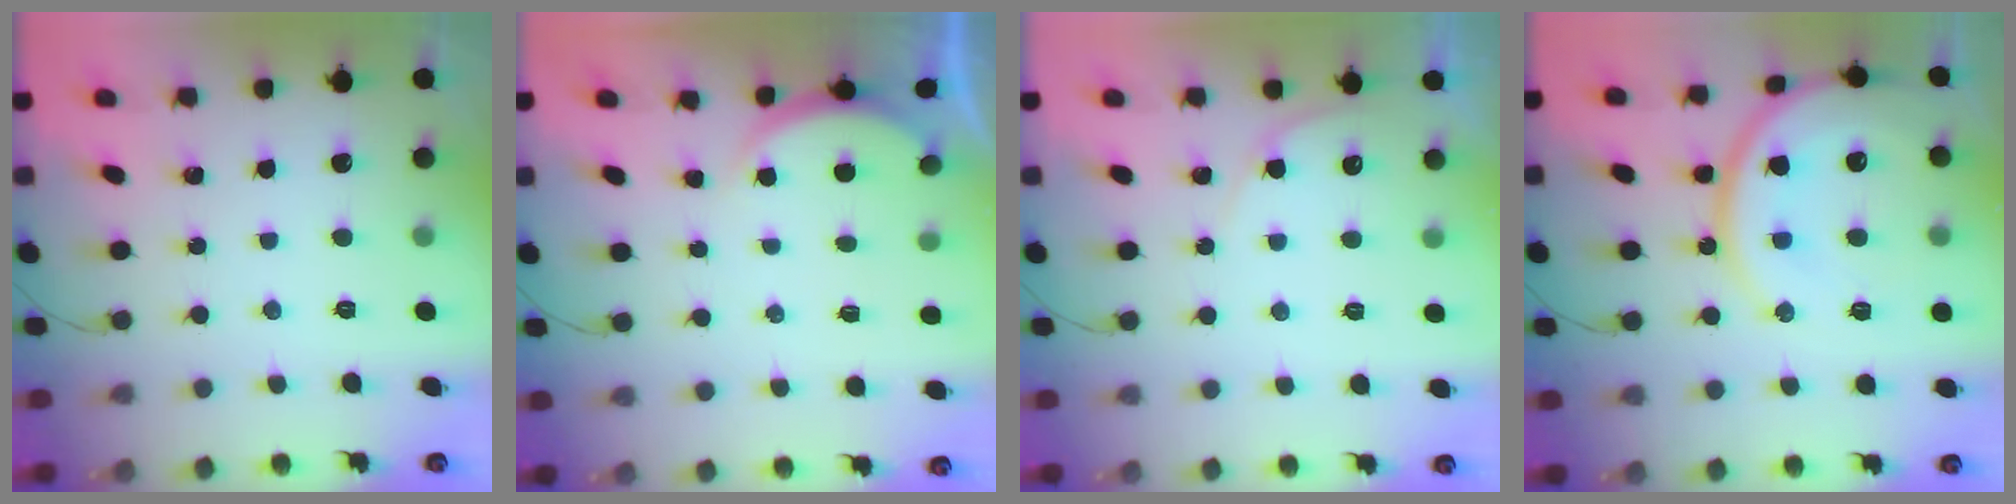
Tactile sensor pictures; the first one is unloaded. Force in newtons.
{"total": 2.4, "press": 2.4, "slide": 0.6}
{"total": 3.8, "press": 3.8, "slide": 0.4}
{"total": 18.3, "press": 17.9, "slide": 3.8}